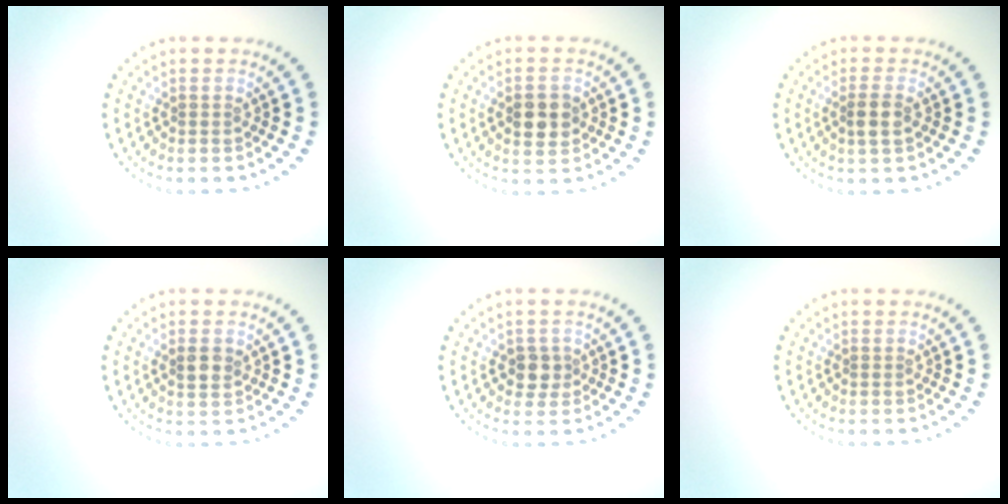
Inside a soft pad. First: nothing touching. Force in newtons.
{"total": 2.9, "press": 2.9, "slide": 0.1}
{"total": 1.9, "press": 1.8, "slide": 0.7}
{"total": 1.7, "press": 1.7, "slide": 0.3}
{"total": 1.7, "press": 1.5, "slide": 0.8}
{"total": 0.0}